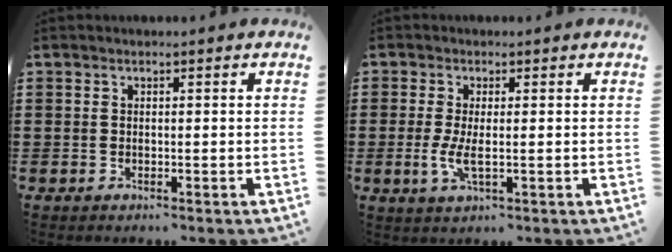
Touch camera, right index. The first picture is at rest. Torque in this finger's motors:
{"motor_torque": [1.35, 0.79, 0.13, 0.06]}